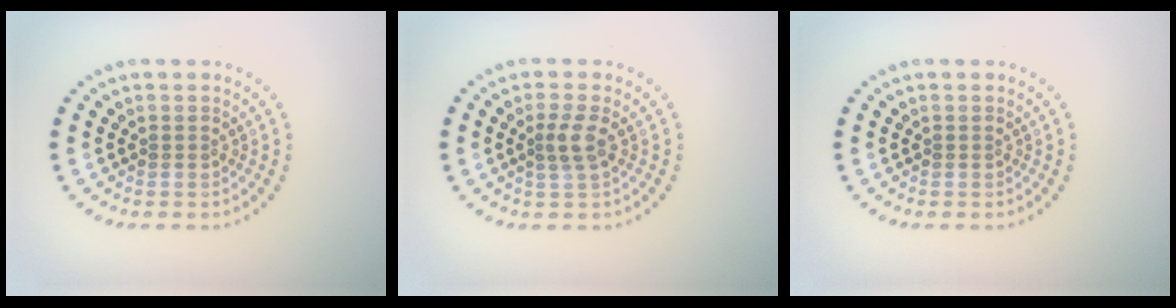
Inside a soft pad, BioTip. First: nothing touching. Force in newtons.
{"total": 1.8, "press": 1.5, "slide": 1.0}
{"total": 0.0}